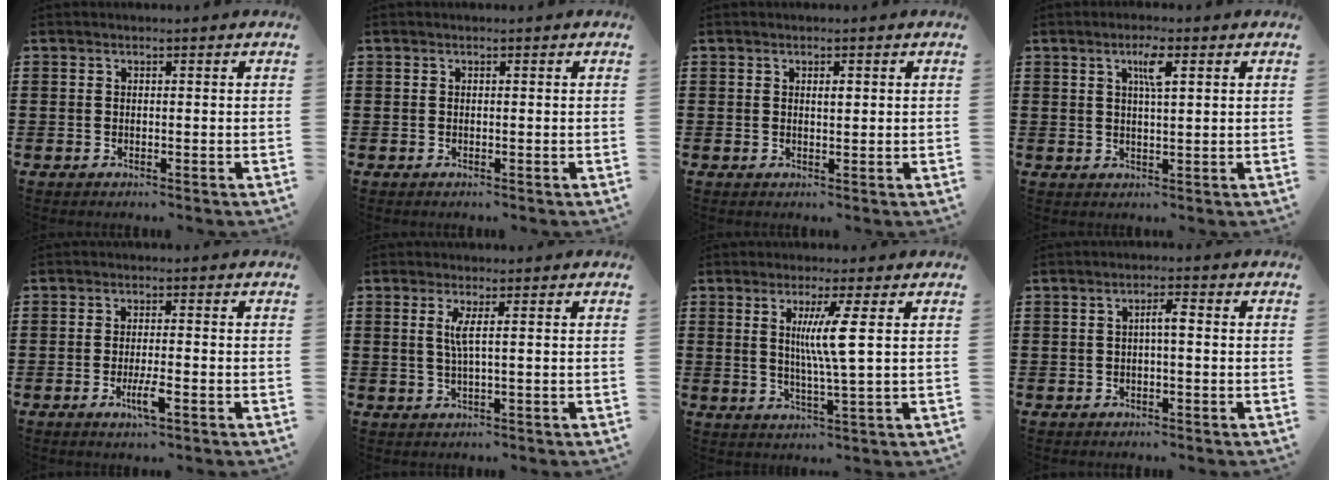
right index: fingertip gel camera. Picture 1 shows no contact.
{"total": 0.0}
{"total": 1.1, "force": [0.3, 0.3, 1.0], "torque": [-0.011, 0.000, 0.003]}
{"total": 3.7, "force": [1.6, 0.7, 3.2], "torque": [-0.061, 0.005, 0.022]}
{"total": 4.0, "force": [-1.7, 0.4, 3.6], "torque": [-0.072, -0.011, -0.033]}
{"total": 2.7, "force": [0.4, -0.4, 2.6], "torque": [-0.052, -0.007, 0.005]}
{"total": 6.3, "force": [1.5, -0.6, 6.0], "torque": [-0.119, -0.009, 0.020]}
{"total": 2.3, "force": [-0.2, 0.4, 2.3], "torque": [-0.044, 0.004, -0.006]}